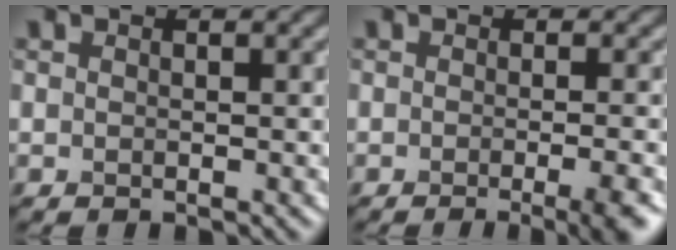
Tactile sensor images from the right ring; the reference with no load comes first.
{"total": 4.5, "force": [-1.8, 1.4, 3.9], "torque": [-0.029, 0.000, -0.022]}